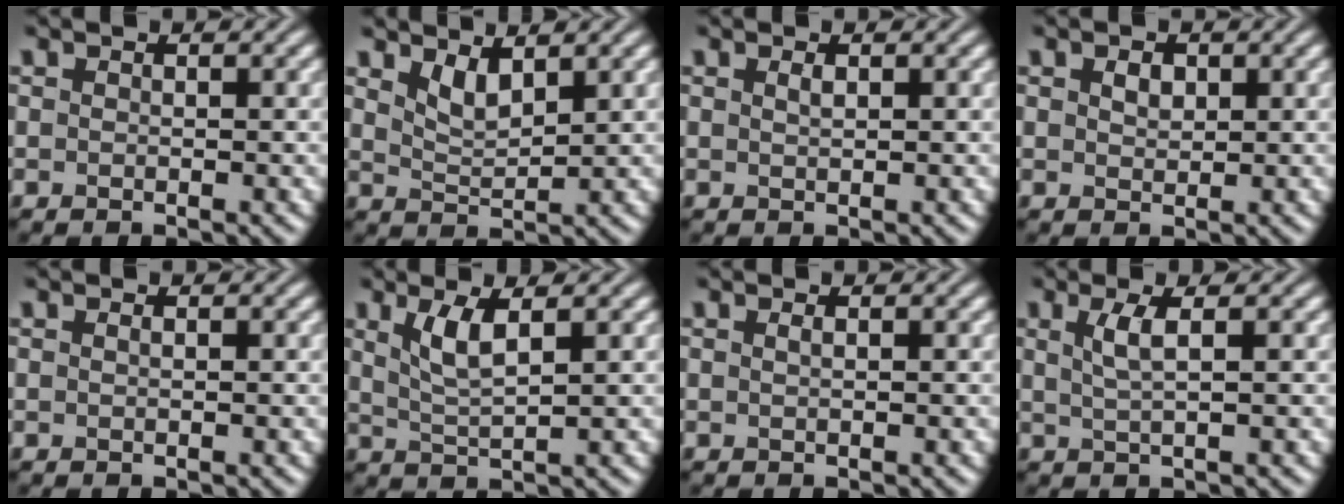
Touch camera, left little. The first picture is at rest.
{"total": 2.3, "force": [1.6, 0.8, 1.5], "torque": [-0.033, -0.010, 0.036]}
{"total": 0.6, "force": [0.3, 0.2, 0.5], "torque": [-0.010, 0.001, 0.007]}
{"total": 1.3, "force": [0.6, 0.9, 0.8], "torque": [-0.015, 0.000, 0.011]}
{"total": 0.0}
{"total": 3.1, "force": [1.3, 0.8, 2.7], "torque": [-0.058, -0.004, 0.030]}
{"total": 0.5, "force": [0.2, 0.2, 0.4], "torque": [-0.007, 0.004, 0.002]}
{"total": 2.4, "force": [0.7, 0.6, 2.2], "torque": [-0.041, -0.002, 0.012]}